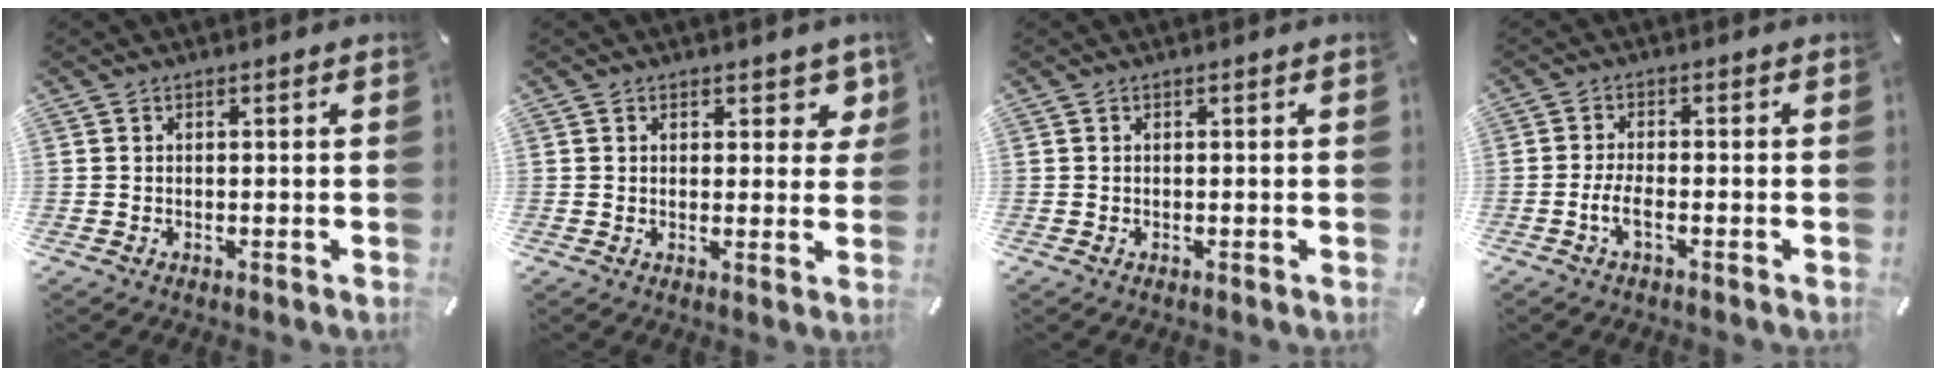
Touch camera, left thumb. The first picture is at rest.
{"total": 4.9, "force": [2.7, 3.2, 2.6], "torque": [-0.011, -0.013, 0.041]}
{"total": 0.0}
{"total": 4.3, "force": [-1.6, 1.5, 3.7], "torque": [-0.083, -0.001, -0.033]}